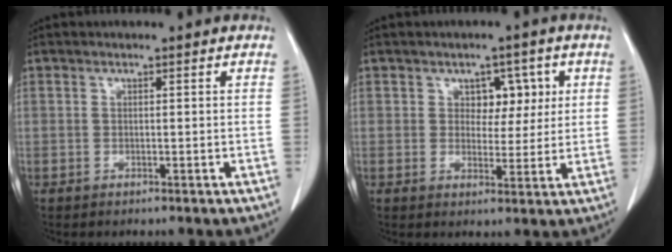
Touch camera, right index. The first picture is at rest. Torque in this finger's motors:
{"motor_torque": [0.06, 0.05, 0.00, 0.02]}